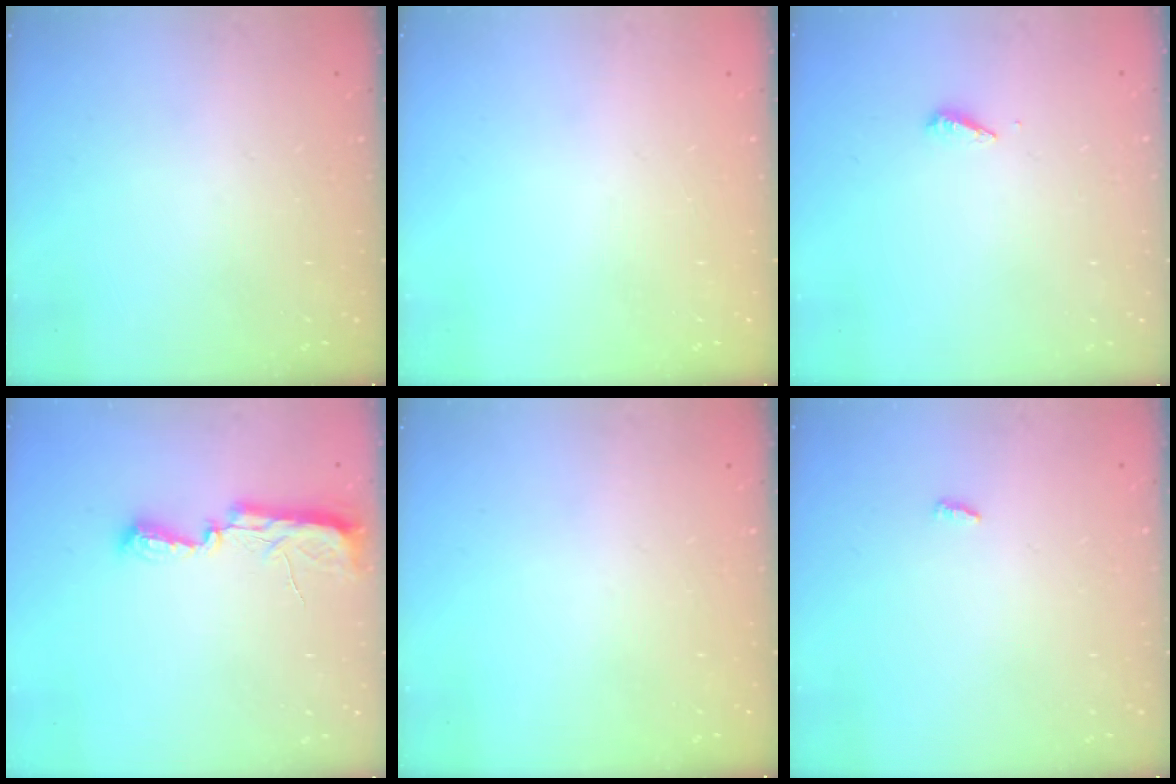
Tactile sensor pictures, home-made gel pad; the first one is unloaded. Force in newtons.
{"total": 0.0}
{"total": 2.8, "press": 2.8, "slide": 0.2}
{"total": 9.8, "press": 8.9, "slide": 4.2}
{"total": 0.0}
{"total": 2.7, "press": 2.7, "slide": 0.2}